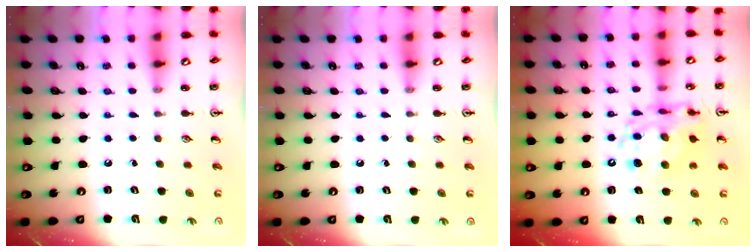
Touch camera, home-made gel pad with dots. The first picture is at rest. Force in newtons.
{"total": 0.0}
{"total": 13.5, "press": 13.5, "slide": 1.1}